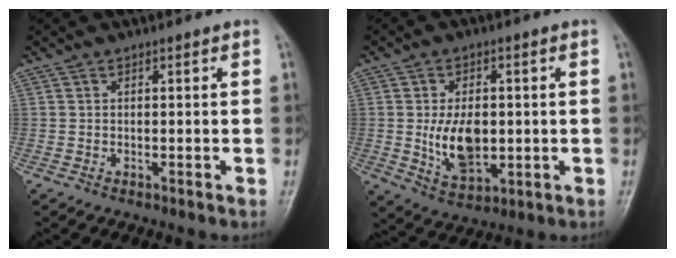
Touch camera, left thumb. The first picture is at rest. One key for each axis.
{"total": 9.8, "fx": -0.4, "fy": 5.9, "fz": 7.8, "tx": -0.115, "ty": -0.009, "tz": 0.001}